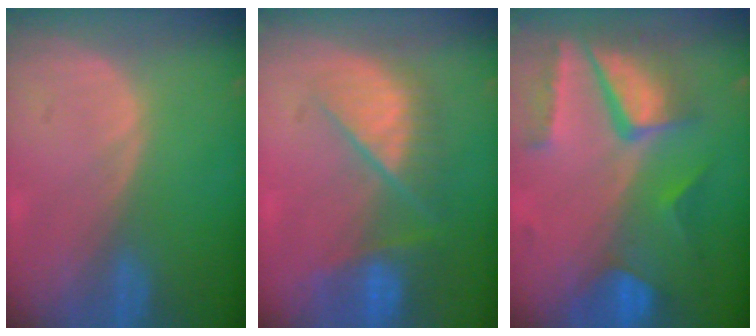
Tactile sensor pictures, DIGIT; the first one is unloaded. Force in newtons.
{"total": 9.8, "press": 8.3, "slide": 5.2}
{"total": 10.4, "press": 8.7, "slide": 5.7}